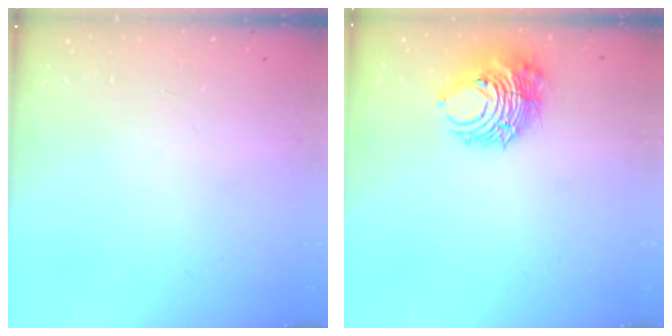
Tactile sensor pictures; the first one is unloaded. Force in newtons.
{"total": 11.0, "press": 11.0, "slide": 0.8}